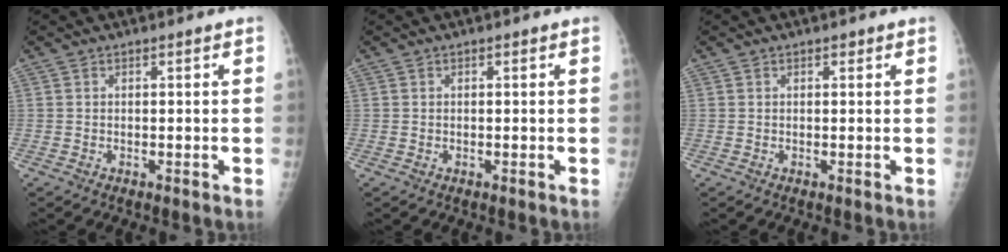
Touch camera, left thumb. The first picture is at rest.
{"total": 0.0}
{"total": 0.7, "force": [0.4, 0.4, 0.4], "torque": [-0.002, -0.001, 0.004]}